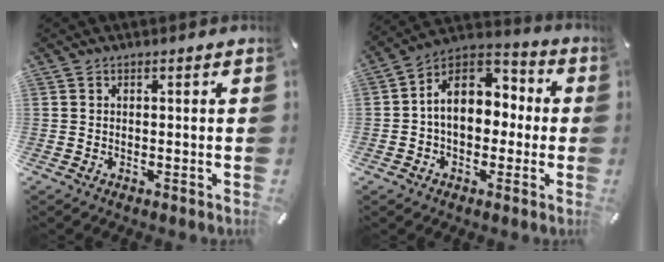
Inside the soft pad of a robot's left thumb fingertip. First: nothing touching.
{"total": 12.2, "force": [0.1, 9.7, 7.4], "torque": [-0.127, 0.000, 0.000]}